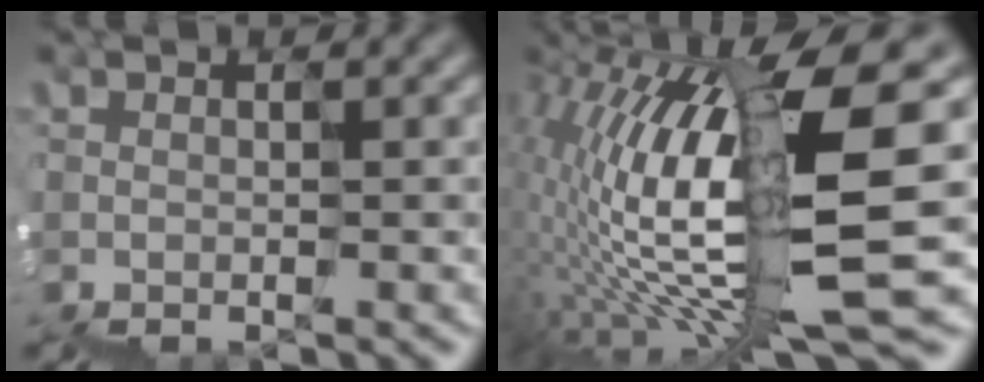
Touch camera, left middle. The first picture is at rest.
{"total": 12.0, "force": [1.1, 2.6, 11.6], "torque": [-0.226, 0.014, 0.041]}